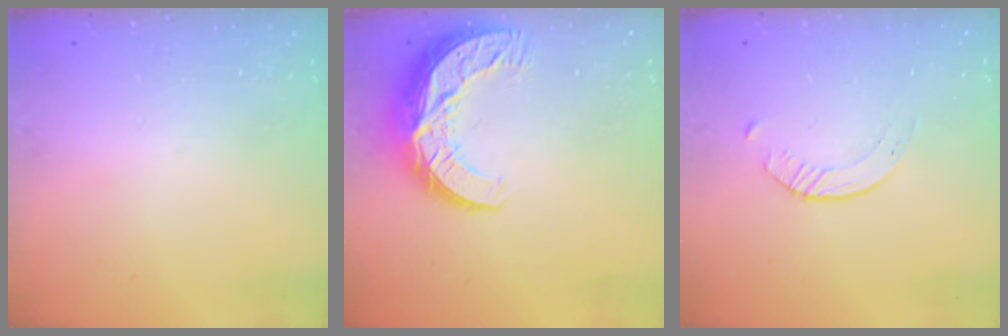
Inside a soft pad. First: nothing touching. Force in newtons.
{"total": 13.5, "press": 13.5, "slide": 0.8}
{"total": 1.6, "press": 1.6, "slide": 0.3}